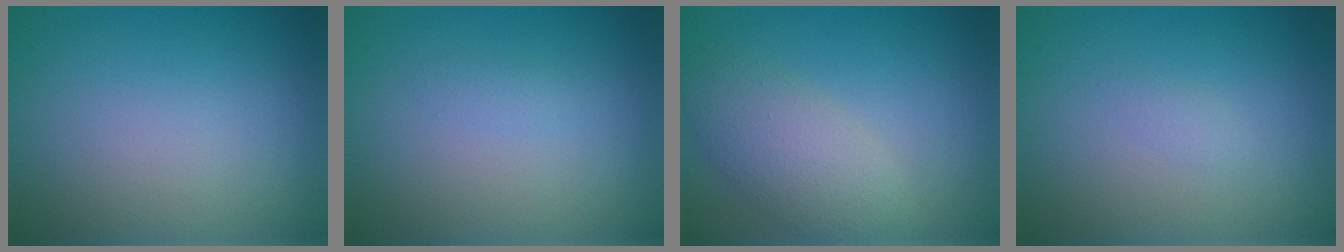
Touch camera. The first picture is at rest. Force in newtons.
{"total": 0.6, "press": 0.6, "slide": 0.0}
{"total": 4.5, "press": 4.5, "slide": 0.4}
{"total": 0.7, "press": 0.7, "slide": 0.1}